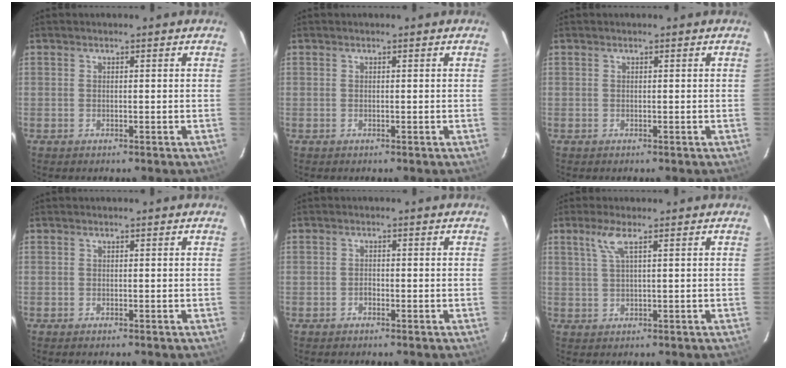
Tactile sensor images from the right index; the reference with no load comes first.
{"total": 0.0}
{"total": 0.0}
{"total": 0.0}
{"total": 0.9, "force": [-0.6, 0.6, 0.1], "torque": [-0.001, 0.005, -0.011]}
{"total": 3.2, "force": [1.6, -0.1, 2.8], "torque": [-0.061, 0.002, 0.036]}